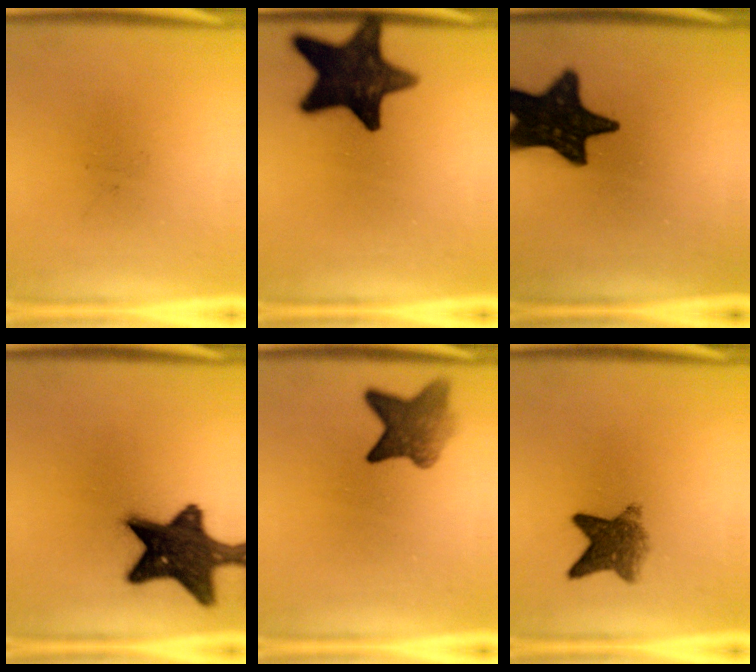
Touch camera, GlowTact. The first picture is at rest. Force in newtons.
{"total": 16.9}
{"total": 18.1}
{"total": 16.7}
{"total": 6.2}
{"total": 6.1}